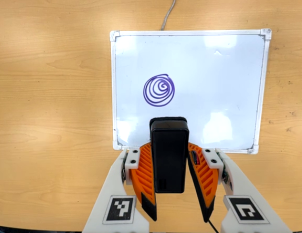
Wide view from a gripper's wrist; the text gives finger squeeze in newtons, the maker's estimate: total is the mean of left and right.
{"total": 5.9, "left": 5.1, "right": 6.7}